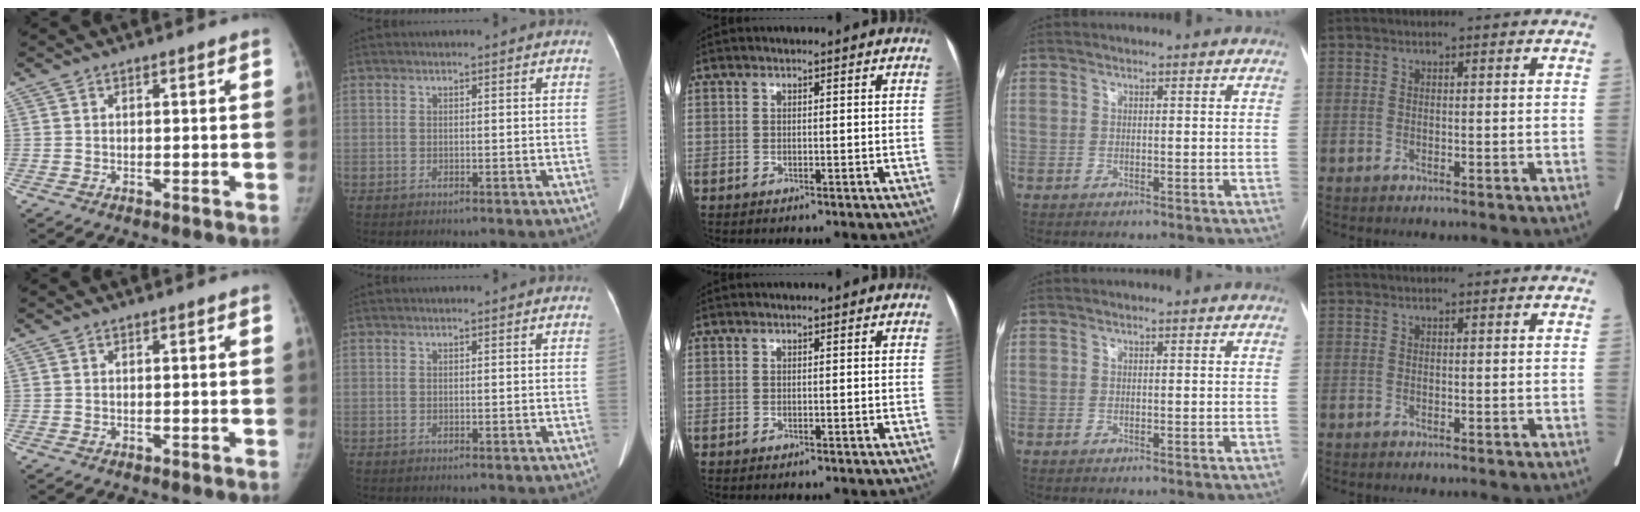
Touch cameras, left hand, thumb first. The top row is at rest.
{}